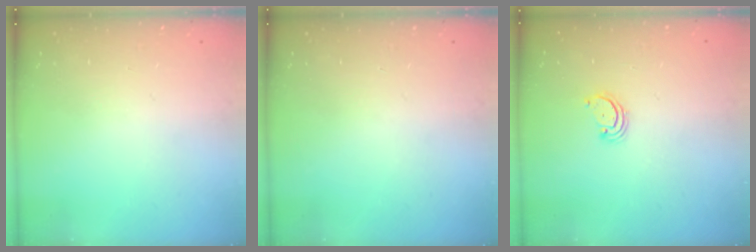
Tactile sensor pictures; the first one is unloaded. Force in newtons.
{"total": 0.0}
{"total": 2.8, "press": 2.8, "slide": 0.3}